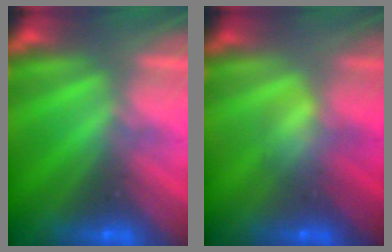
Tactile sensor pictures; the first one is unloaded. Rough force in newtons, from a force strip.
{"total": 3.0}